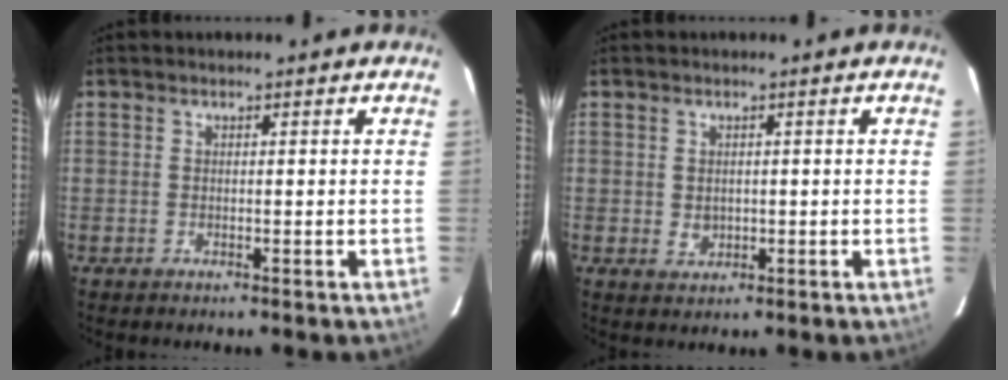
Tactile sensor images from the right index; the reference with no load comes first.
{"total": 2.1, "force": [-0.1, 1.9, 0.9], "torque": [-0.014, -0.001, 0.002]}